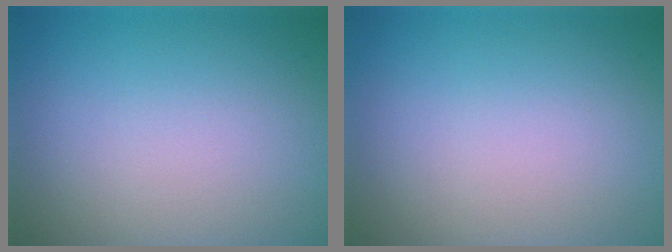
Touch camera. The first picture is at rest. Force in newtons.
{"total": 0.0}